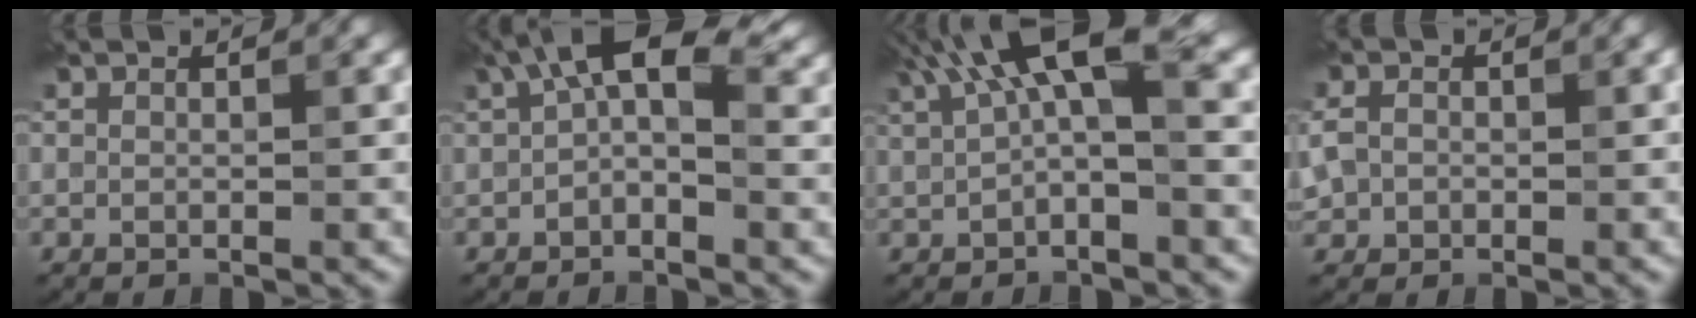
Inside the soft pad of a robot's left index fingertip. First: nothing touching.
{"total": 6.2, "force": [1.8, 2.9, 5.2], "torque": [-0.080, 0.018, 0.016]}
{"total": 6.6, "force": [2.4, 2.0, 5.8], "torque": [-0.098, 0.011, 0.032]}
{"total": 3.3, "force": [0.0, 2.8, 1.8], "torque": [-0.044, 0.002, -0.001]}